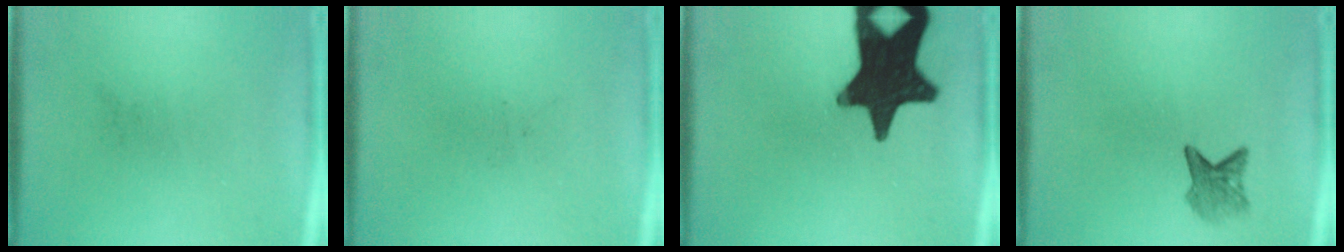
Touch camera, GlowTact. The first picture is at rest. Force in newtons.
{"total": 0.0}
{"total": 19.4}
{"total": 2.9}